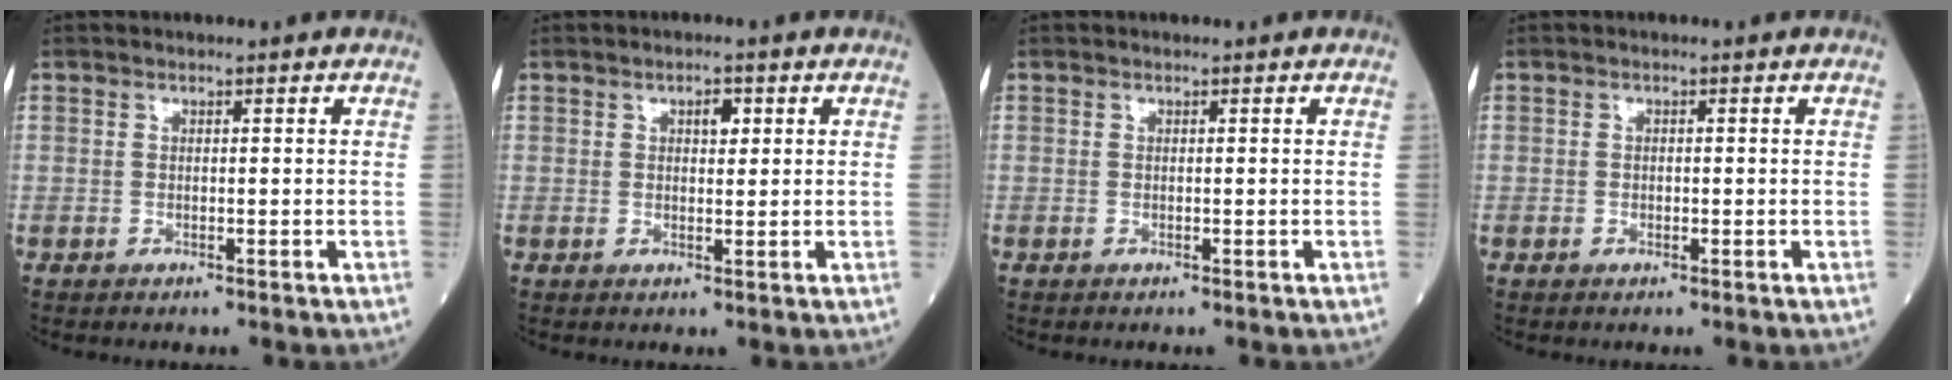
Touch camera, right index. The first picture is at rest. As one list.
[{"total": 2.1, "force": [0.8, 1.0, 1.6], "torque": [-0.023, 0.002, 0.012]}, {"total": 0.0}, {"total": 0.6, "force": [-0.1, 0.6, 0.2], "torque": [0.002, 0.002, -0.003]}]